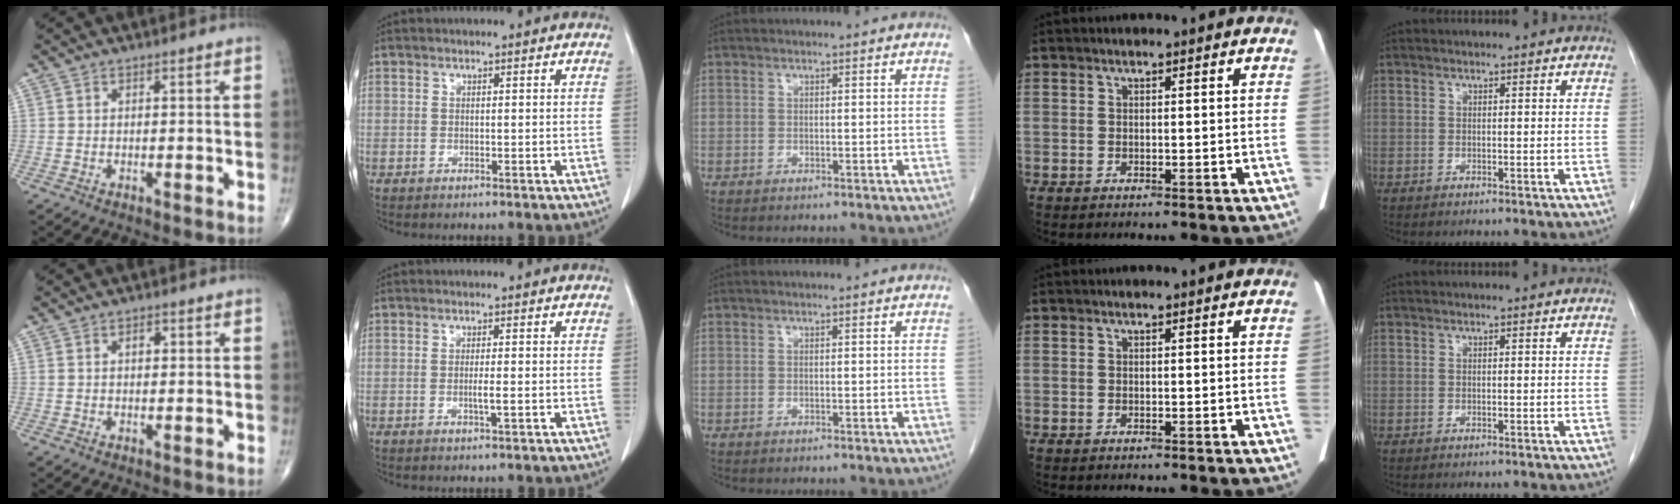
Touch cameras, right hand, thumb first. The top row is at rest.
{"thumb": {"total": 1.5, "force": [0.4, 0.9, 1.1], "torque": [-0.018, 0.002, 0.007]}, "index": {"total": 1.8, "force": [-0.4, -0.1, 1.8], "torque": [-0.035, -0.003, -0.008]}}